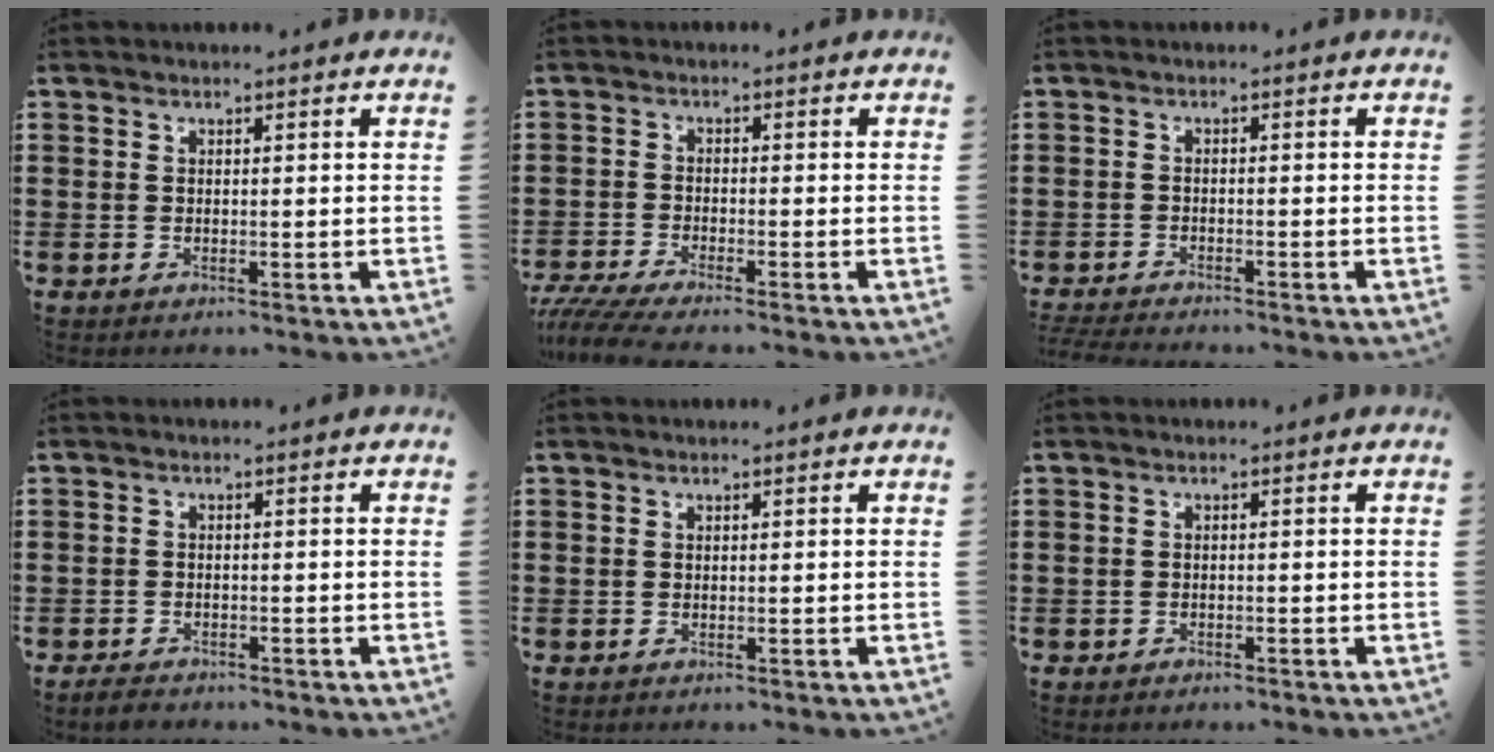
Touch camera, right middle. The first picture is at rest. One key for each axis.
{"total": 3.4, "fx": -3.0, "fy": -0.1, "fz": 1.5, "tx": -0.048, "ty": -0.015, "tz": -0.066}
{"total": 2.3, "fx": -2.2, "fy": 0.0, "fz": 0.3, "tx": -0.015, "ty": -0.003, "tz": -0.049}
{"total": 1.4, "fx": -1.4, "fy": 0.3, "fz": 0.2, "tx": -0.008, "ty": 0.002, "tz": -0.029}
{"total": 0.0}
{"total": 0.7, "fx": -0.7, "fy": 0.3, "fz": 0.1, "tx": -0.002, "ty": 0.001, "tz": -0.015}